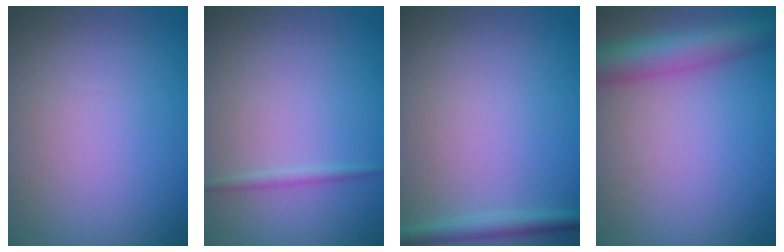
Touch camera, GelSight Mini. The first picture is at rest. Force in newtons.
{"total": 0.7, "press": 0.7, "slide": 0.0}
{"total": 1.7, "press": 1.7, "slide": 0.1}
{"total": 5.7, "press": 5.7, "slide": 0.2}